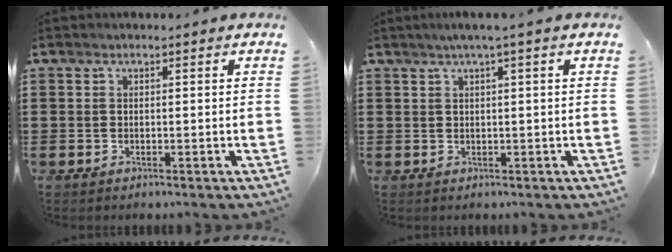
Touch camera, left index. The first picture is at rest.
{"total": 1.6, "force": [0.6, -0.3, 1.5], "torque": [-0.026, -0.003, 0.010]}